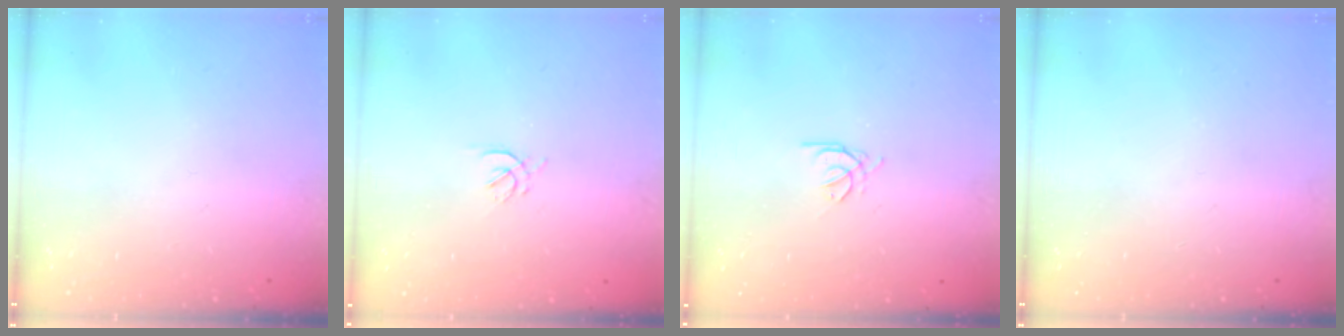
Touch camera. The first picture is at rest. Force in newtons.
{"total": 1.7, "press": 1.6, "slide": 0.6}
{"total": 1.4, "press": 1.3, "slide": 0.3}
{"total": 0.0}